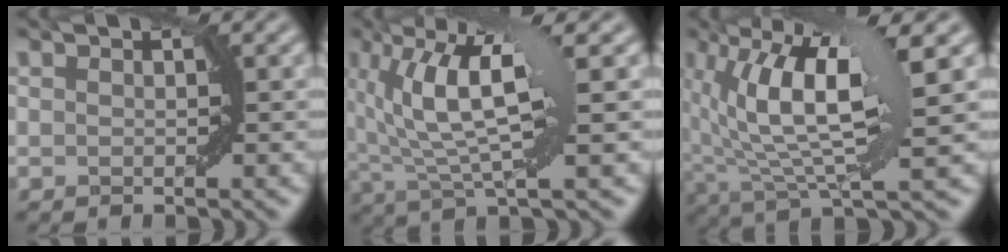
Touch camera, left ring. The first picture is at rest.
{"total": 7.6, "force": [2.4, 1.8, 7.0], "torque": [-0.139, 0.006, 0.046]}
{"total": 9.8, "force": [2.9, 2.7, 9.0], "torque": [-0.173, 0.006, 0.054]}